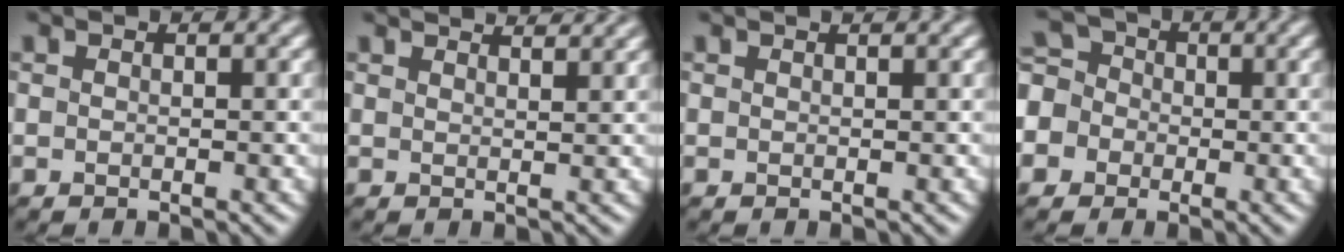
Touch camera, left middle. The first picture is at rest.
{"total": 4.5, "force": [3.9, 1.3, 1.9], "torque": [-0.003, 0.026, 0.021]}
{"total": 1.1, "force": [0.9, 0.3, 0.5], "torque": [-0.005, -0.001, 0.005]}
{"total": 6.7, "force": [-1.8, 6.0, 2.1], "torque": [-0.056, 0.016, -0.060]}